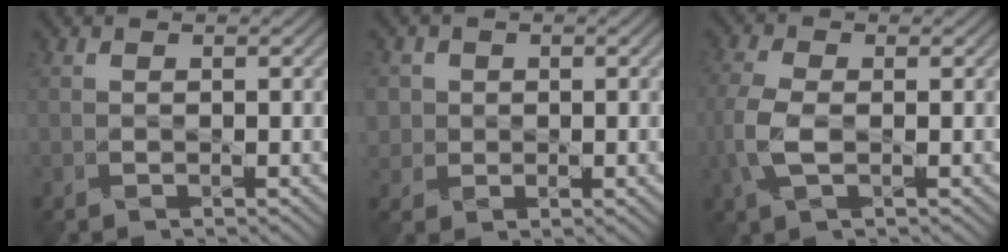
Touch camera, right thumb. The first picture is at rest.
{"total": 2.6, "force": [1.0, 2.4, 0.3], "torque": [-0.020, -0.005, 0.023]}
{"total": 4.2, "force": [-1.0, 1.8, 3.7], "torque": [-0.103, 0.000, -0.021]}